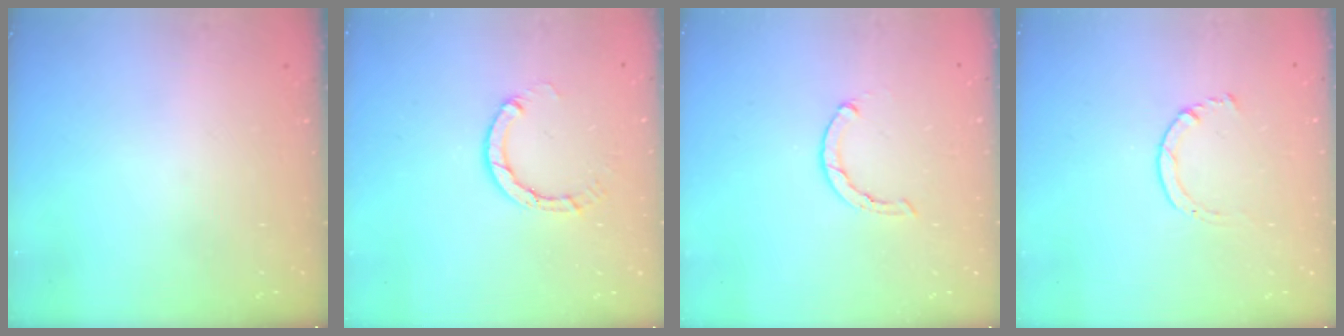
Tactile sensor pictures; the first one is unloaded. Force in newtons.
{"total": 3.9, "press": 3.9, "slide": 0.4}
{"total": 0.7, "press": 0.6, "slide": 0.2}
{"total": 2.0, "press": 1.9, "slide": 0.3}